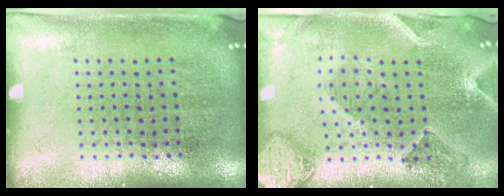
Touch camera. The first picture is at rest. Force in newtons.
{"total": 1.6, "press": 1.5, "slide": 0.3}